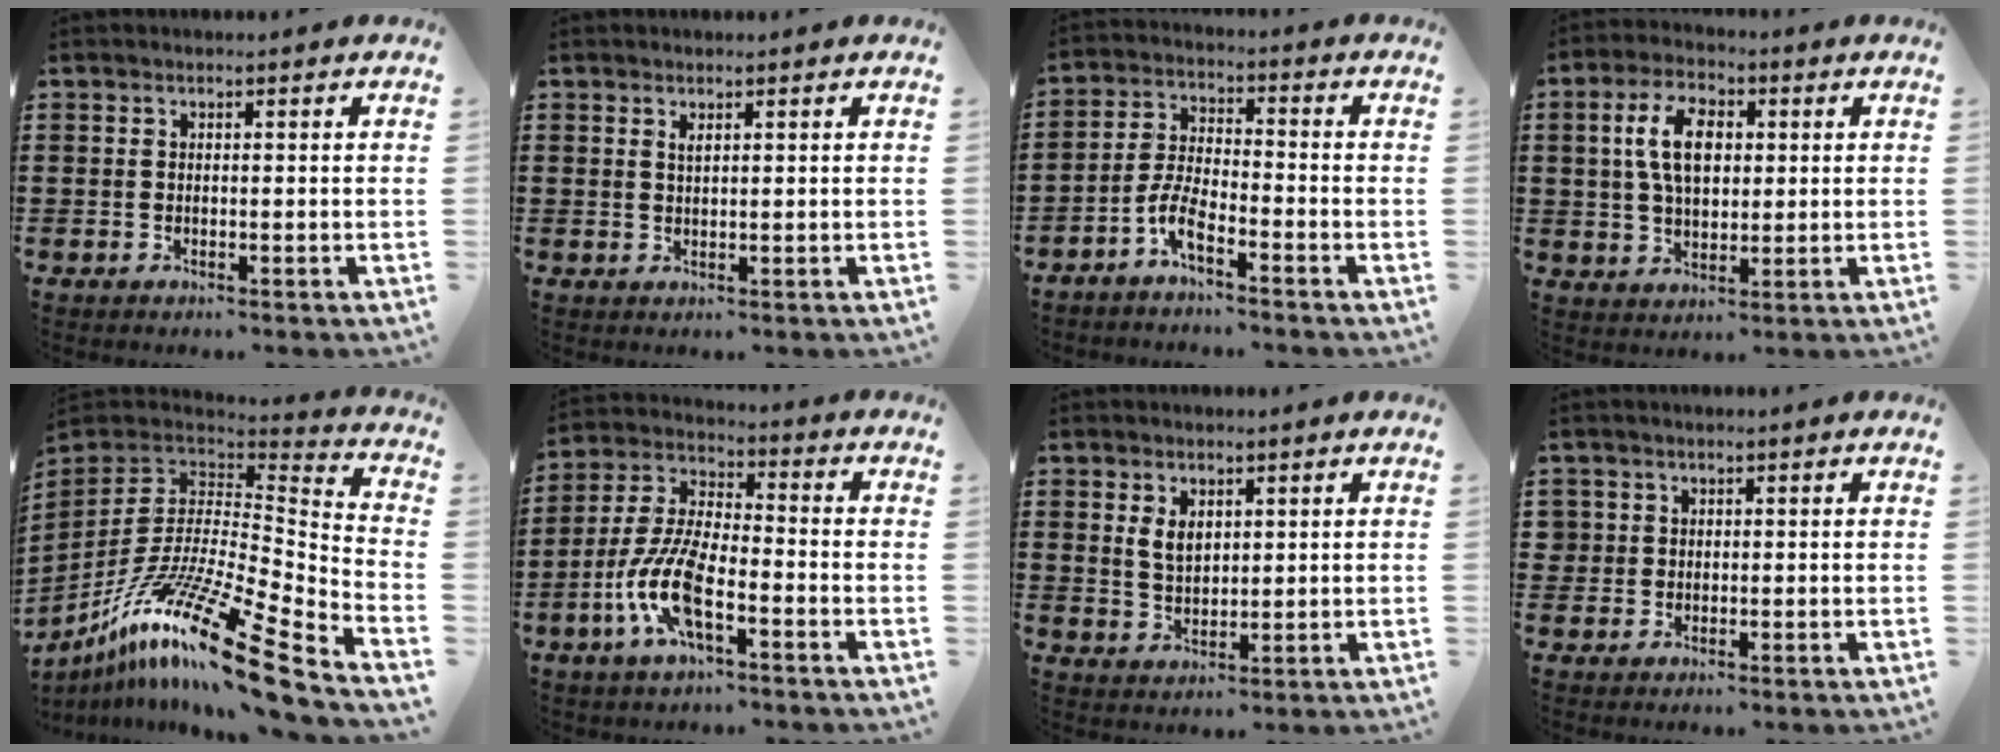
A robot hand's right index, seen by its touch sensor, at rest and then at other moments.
{"total": 0.9, "force": [0.6, 0.3, 0.7], "torque": [-0.015, 0.002, 0.010]}
{"total": 5.2, "force": [-3.6, 1.2, 3.5], "torque": [-0.088, -0.003, -0.075]}
{"total": 8.4, "force": [1.5, 4.6, 6.8], "torque": [-0.147, 0.008, 0.019]}
{"total": 19.4, "force": [-12.4, 3.3, 14.5], "torque": [-0.280, 0.028, -0.227]}
{"total": 9.9, "force": [-4.1, 3.4, 8.3], "torque": [-0.199, -0.008, -0.082]}
{"total": 3.4, "force": [1.4, 2.1, 2.2], "torque": [-0.042, 0.004, 0.023]}
{"total": 1.5, "force": [0.4, 1.4, 0.2], "torque": [-0.010, 0.007, 0.007]}